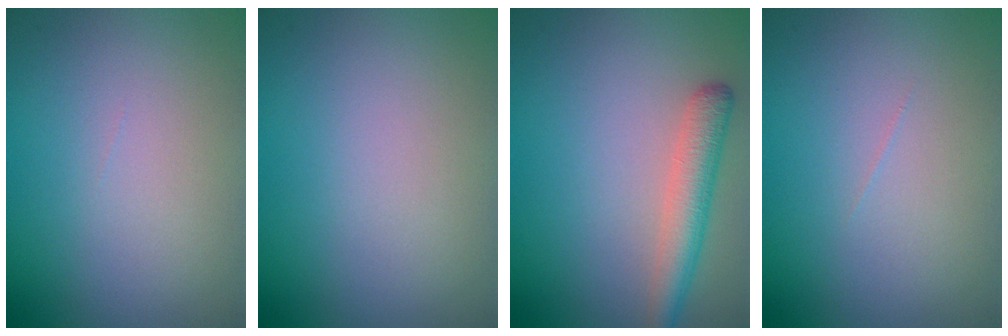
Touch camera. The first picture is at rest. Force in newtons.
{"total": 0.0}
{"total": 3.4, "press": 3.4, "slide": 0.1}
{"total": 0.0}